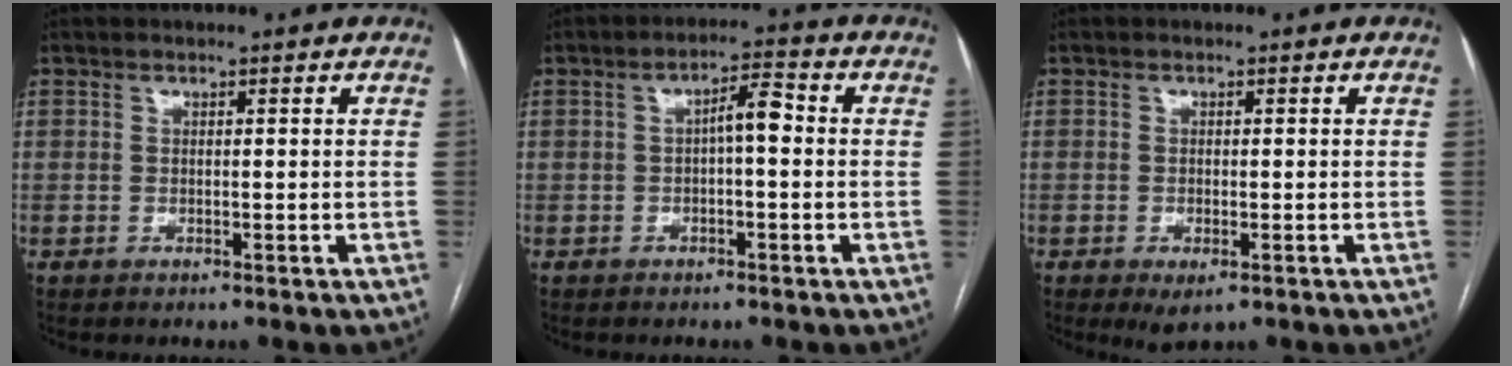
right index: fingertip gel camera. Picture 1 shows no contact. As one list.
[{"total": 4.2, "force": [0.0, 1.1, 4.0], "torque": [-0.065, 0.018, -0.002]}, {"total": 2.9, "force": [-1.4, 1.1, 2.3], "torque": [-0.038, -0.004, -0.013]}]